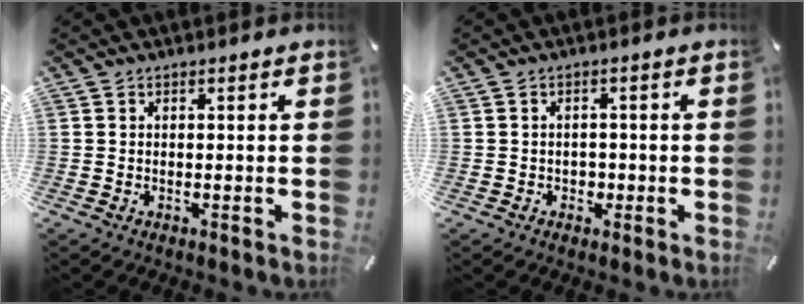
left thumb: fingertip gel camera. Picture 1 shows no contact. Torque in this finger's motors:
{"motor_torque": [-0.15, 0.12, -0.01, -0.04, -0.01]}